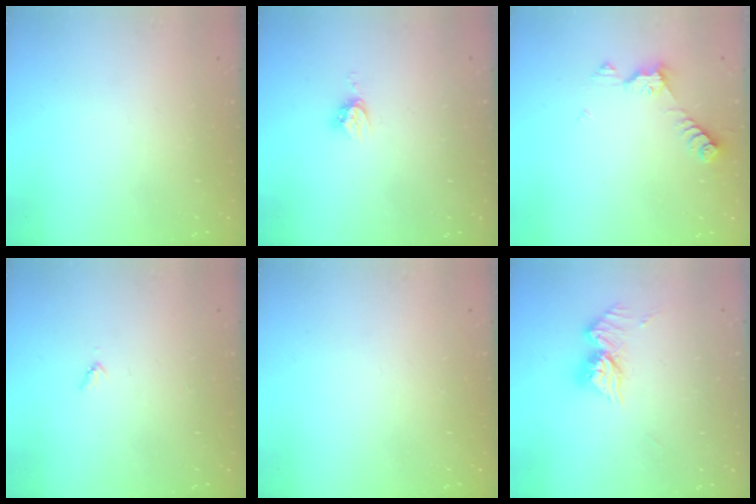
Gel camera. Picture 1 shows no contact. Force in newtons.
{"total": 4.9, "press": 4.9, "slide": 0.1}
{"total": 6.7, "press": 6.7, "slide": 0.4}
{"total": 3.0, "press": 3.0, "slide": 0.3}
{"total": 0.0}
{"total": 10.6, "press": 10.6, "slide": 1.0}